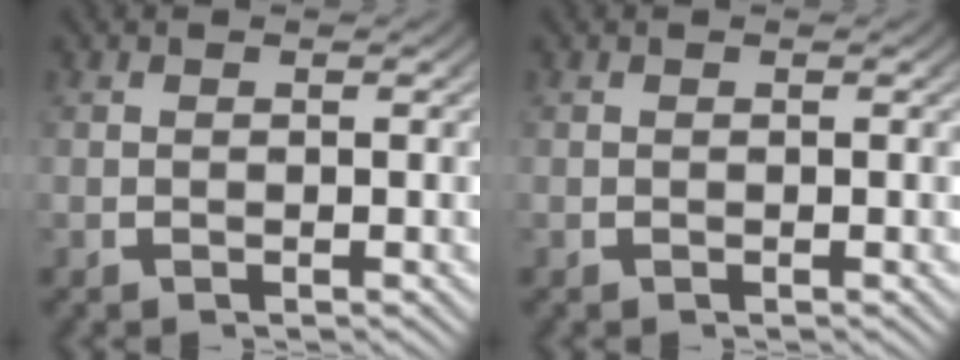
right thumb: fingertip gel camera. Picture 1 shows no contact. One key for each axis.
{"total": 0.0}